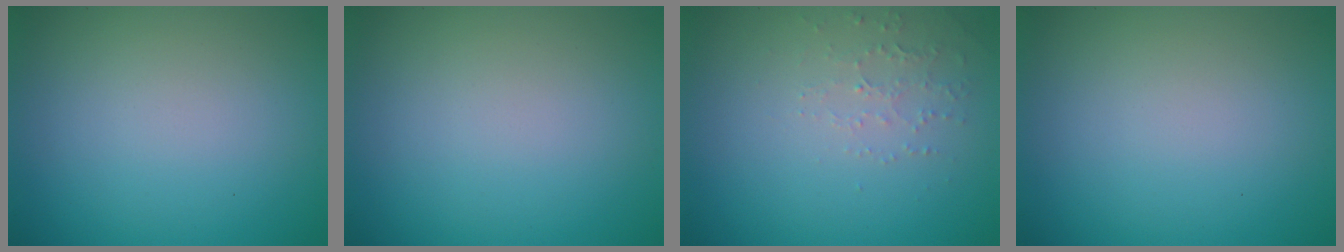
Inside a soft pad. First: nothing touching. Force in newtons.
{"total": 0.0}
{"total": 1.5, "press": 1.5, "slide": 0.5}
{"total": 0.0}